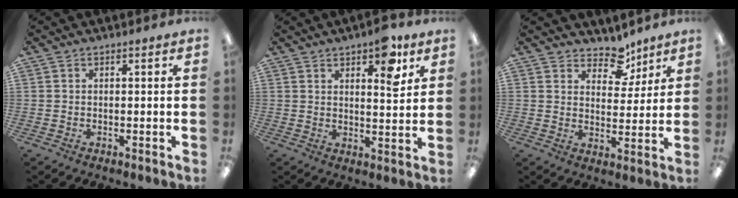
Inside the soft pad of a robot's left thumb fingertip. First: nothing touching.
{"total": 8.7, "force": [5.7, 3.3, 5.7], "torque": [-0.060, -0.034, 0.089]}
{"total": 8.0, "force": [6.1, 4.5, 2.7], "torque": [-0.027, -0.038, 0.107]}